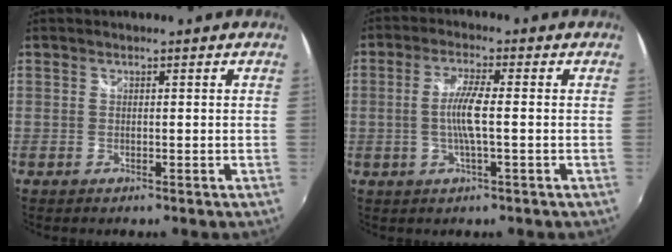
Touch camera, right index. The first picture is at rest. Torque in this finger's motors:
{"motor_torque": [0.80, 0.22, 0.36, 0.05]}